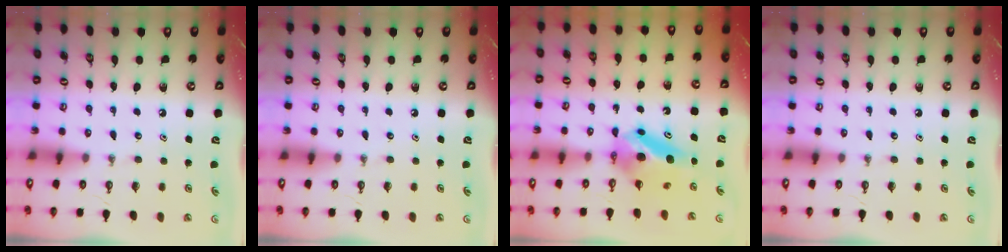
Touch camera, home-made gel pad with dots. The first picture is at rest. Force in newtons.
{"total": 0.0}
{"total": 6.5, "press": 6.2, "slide": 2.0}
{"total": 0.0}